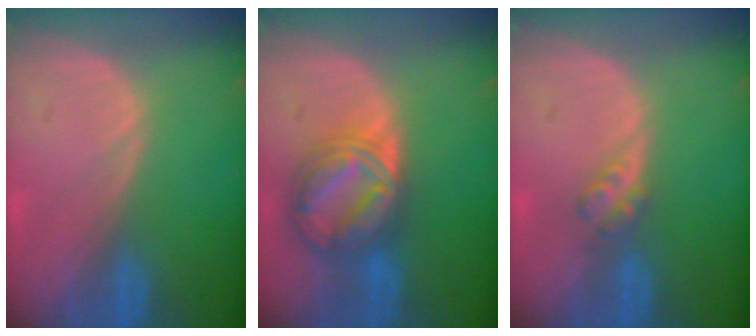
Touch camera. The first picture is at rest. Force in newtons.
{"total": 8.2, "press": 8.2, "slide": 0.6}
{"total": 2.7, "press": 2.3, "slide": 1.3}